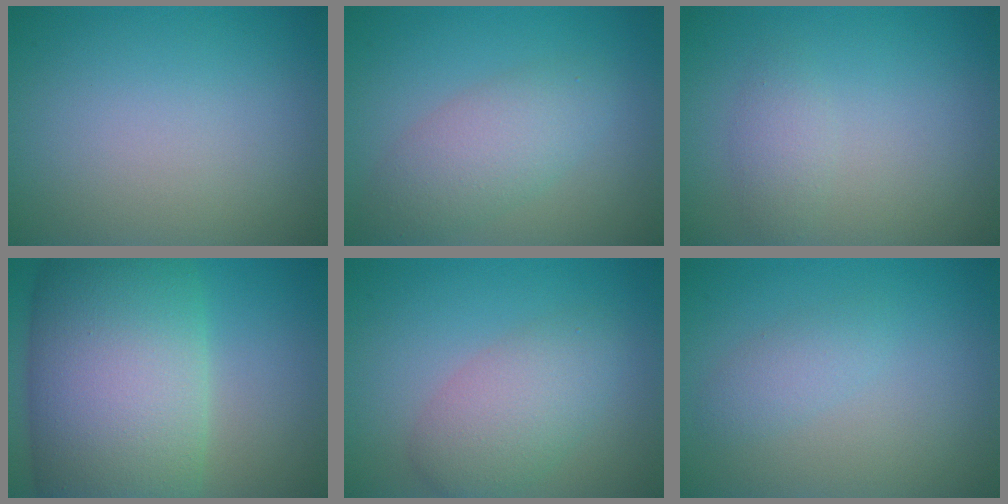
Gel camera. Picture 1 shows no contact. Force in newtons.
{"total": 3.8, "press": 3.8, "slide": 0.1}
{"total": 1.5, "press": 1.5, "slide": 0.1}
{"total": 15.7, "press": 15.7, "slide": 0.8}
{"total": 4.2, "press": 4.2, "slide": 0.2}
{"total": 1.6, "press": 1.6, "slide": 0.1}